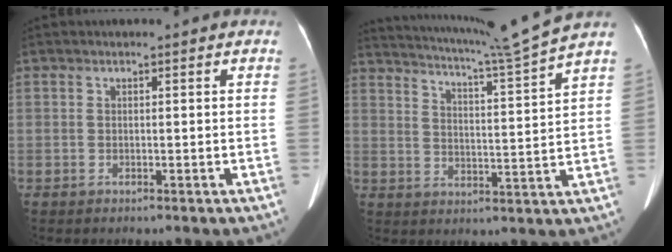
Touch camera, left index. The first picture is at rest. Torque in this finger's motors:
{"motor_torque": [-0.26, -0.59, -0.02, 0.02]}